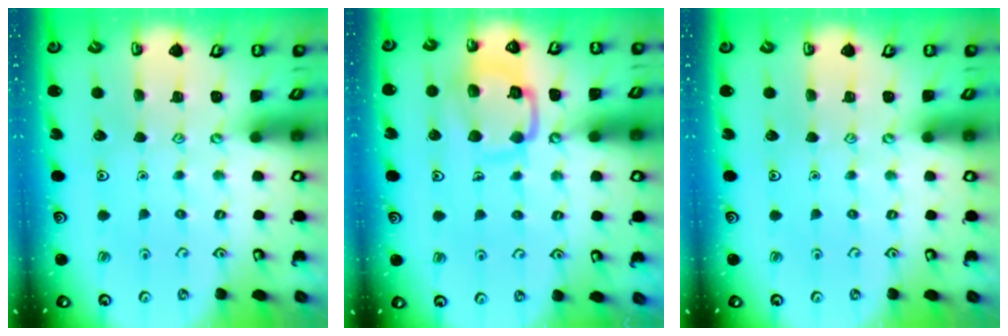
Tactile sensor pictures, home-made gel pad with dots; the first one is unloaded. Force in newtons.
{"total": 13.0, "press": 13.0, "slide": 1.4}
{"total": 0.0}